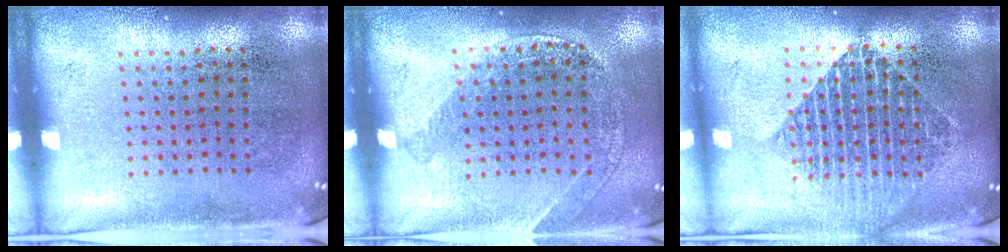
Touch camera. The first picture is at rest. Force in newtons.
{"total": 1.2, "press": 1.2, "slide": 0.1}
{"total": 1.8, "press": 1.6, "slide": 1.0}